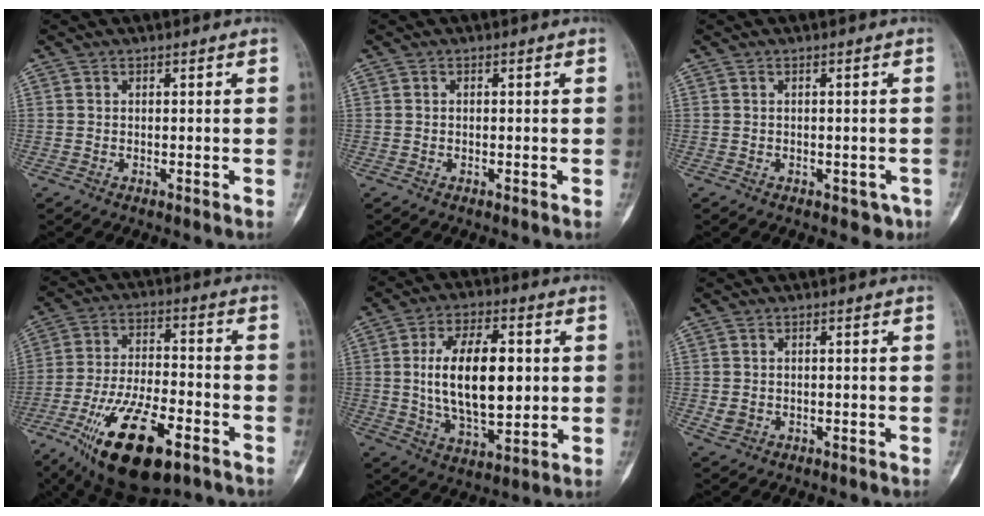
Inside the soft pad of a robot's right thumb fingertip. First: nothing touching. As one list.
[{"total": 0.0}, {"total": 2.7, "force": [-1.3, 2.0, 1.4], "torque": [0.001, 0.006, -0.010]}, {"total": 20.0, "force": [-10.3, 8.0, 15.1], "torque": [-0.279, 0.039, -0.169]}, {"total": 17.4, "force": [1.5, 8.9, 14.9], "torque": [-0.232, -0.005, 0.031]}, {"total": 2.3, "force": [-0.6, 1.9, 1.0], "torque": [-0.015, 0.006, -0.003]}]